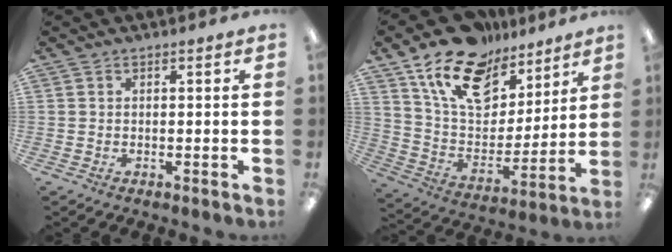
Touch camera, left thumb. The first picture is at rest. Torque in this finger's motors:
{"motor_torque": [0.46, 0.51, 1.36, -1.41, 0.28]}